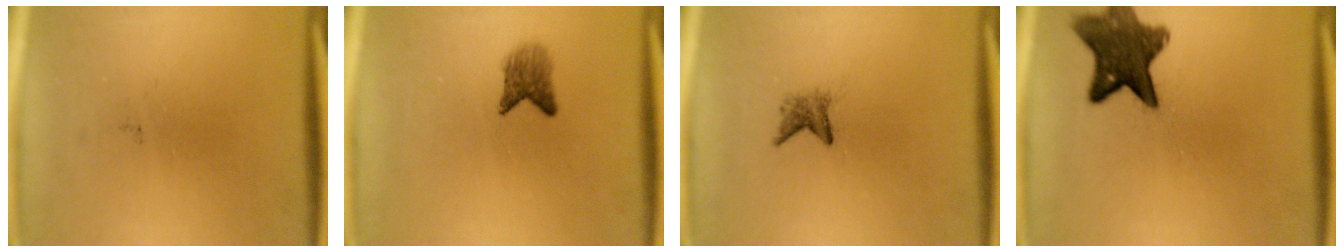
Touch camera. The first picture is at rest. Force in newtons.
{"total": 2.8}
{"total": 1.8}
{"total": 10.1}